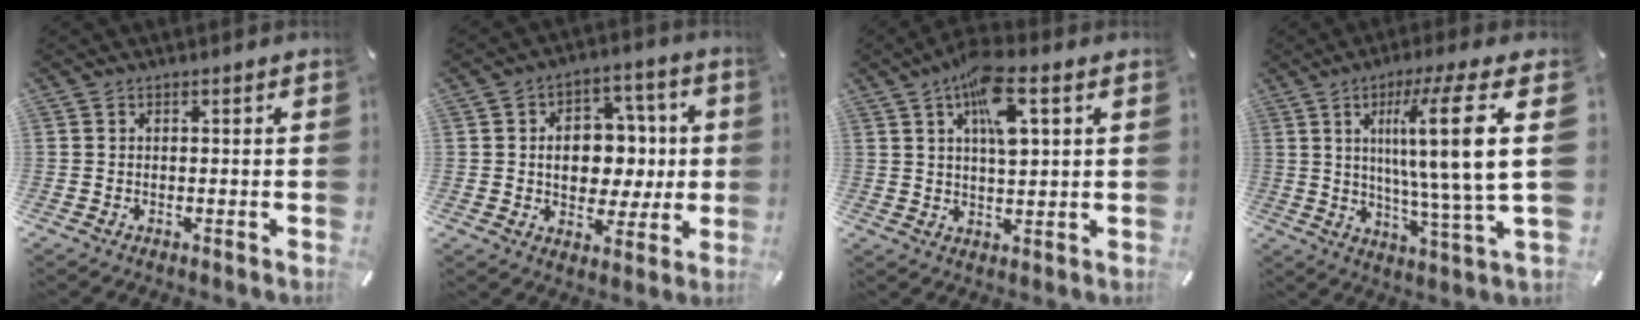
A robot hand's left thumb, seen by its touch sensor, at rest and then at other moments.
{"total": 10.7, "force": [0.2, 8.8, 6.1], "torque": [-0.083, 0.004, 0.010]}
{"total": 10.8, "force": [4.5, 3.8, 9.1], "torque": [-0.155, 0.000, 0.075]}
{"total": 20.0, "force": [5.9, 2.3, 19.0], "torque": [-0.294, -0.027, 0.069]}